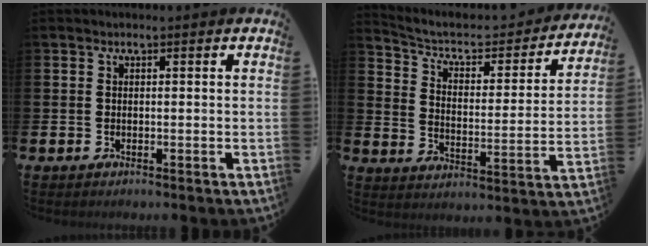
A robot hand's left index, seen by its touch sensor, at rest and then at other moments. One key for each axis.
{"total": 5.8, "fx": 4.9, "fy": 2.4, "fz": 2.1, "tx": -0.063, "ty": -0.039, "tz": 0.073}